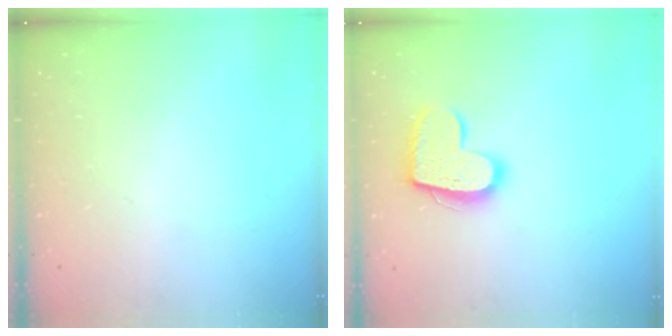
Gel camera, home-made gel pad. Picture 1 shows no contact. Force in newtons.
{"total": 14.9, "press": 14.9, "slide": 1.0}